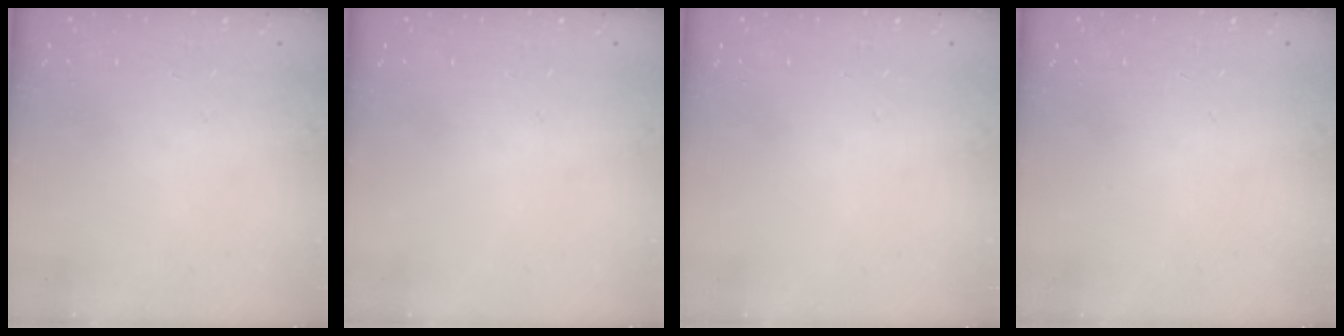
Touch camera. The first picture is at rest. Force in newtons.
{"total": 0.0}
{"total": 0.0}
{"total": 0.0}